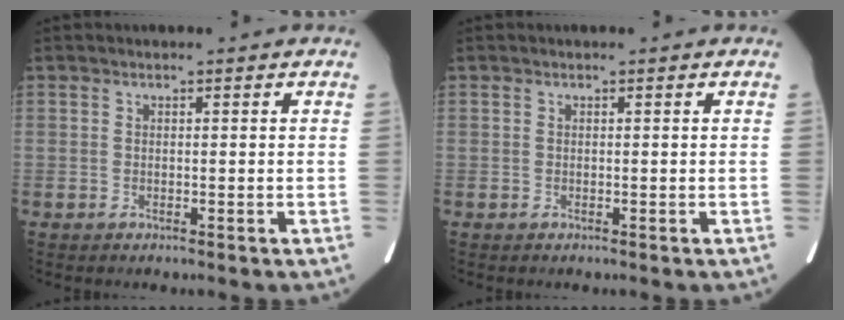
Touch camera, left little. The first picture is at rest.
{"total": 0.0}